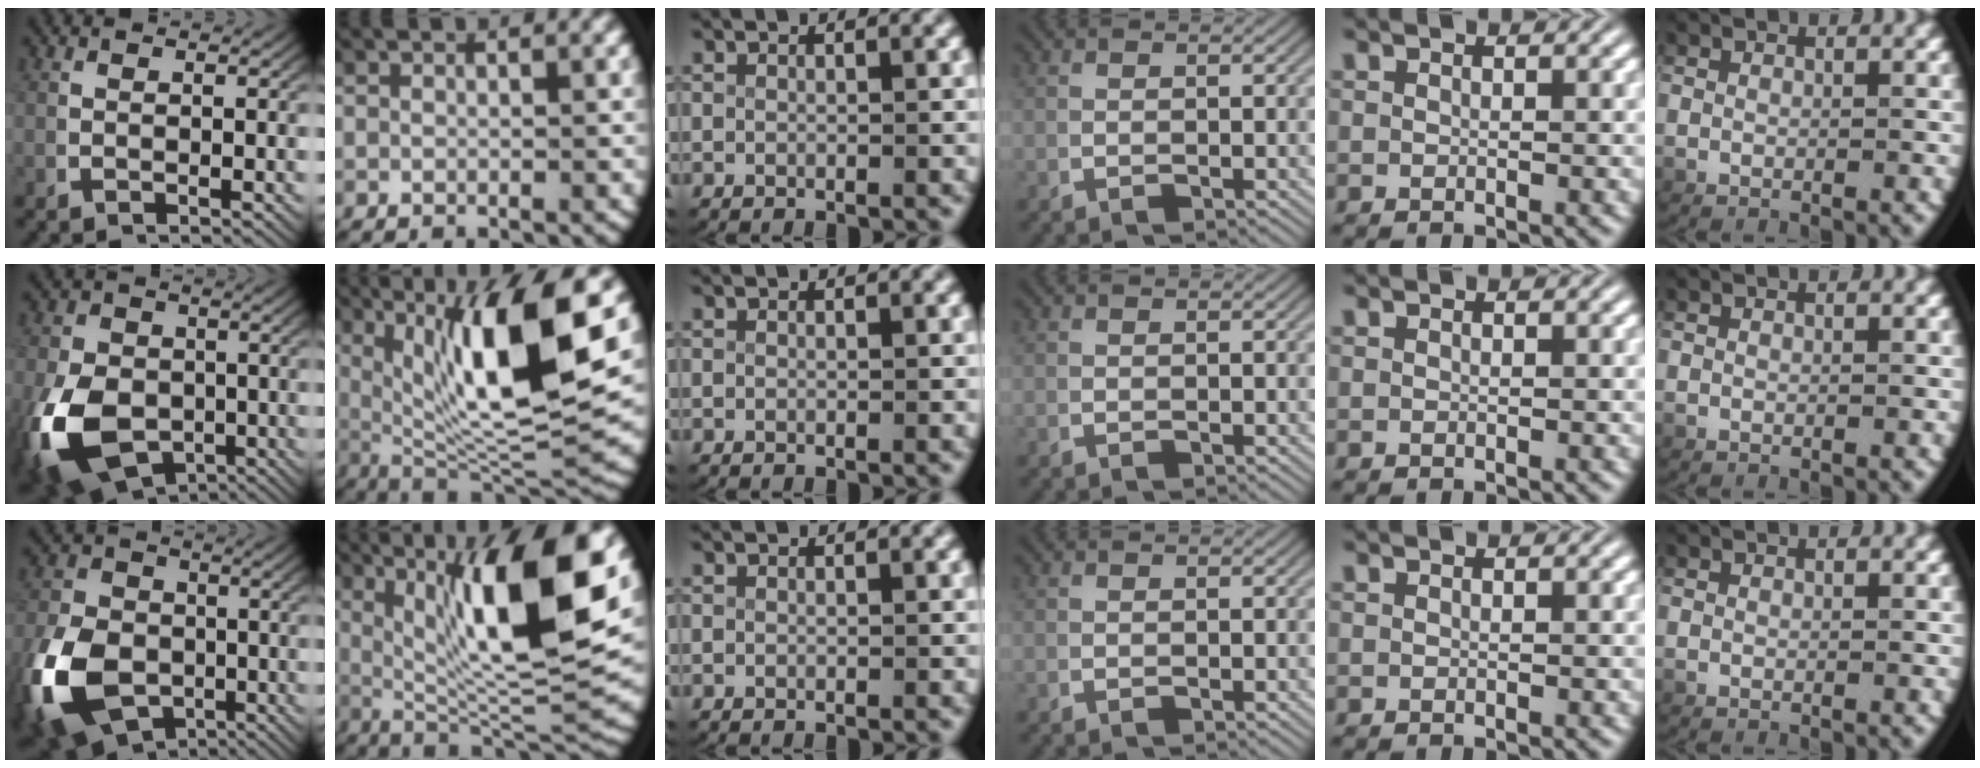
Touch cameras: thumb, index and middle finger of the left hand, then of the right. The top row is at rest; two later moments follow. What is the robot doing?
{"motion": "lift_and_place", "object": "scissors"}